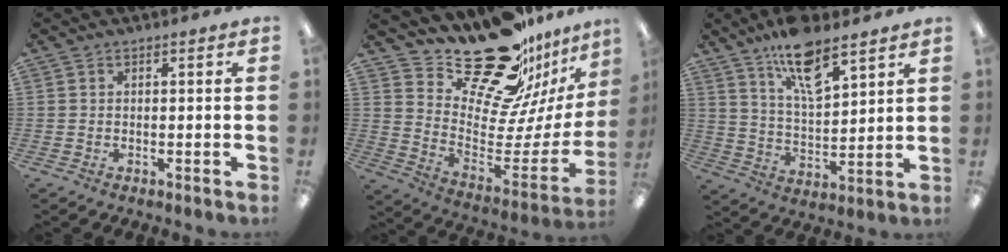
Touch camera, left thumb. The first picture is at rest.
{"total": 23.3, "force": [19.0, 8.8, 10.2], "torque": [-0.139, -0.152, 0.329]}
{"total": 13.6, "force": [9.5, 5.0, 8.3], "torque": [-0.135, -0.045, 0.164]}